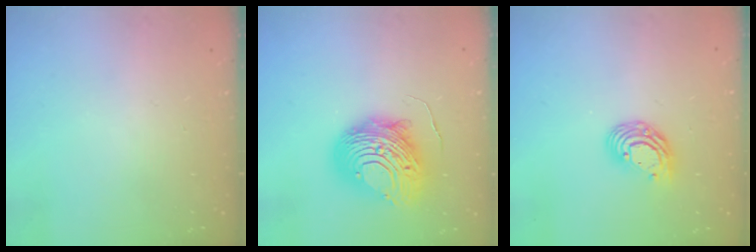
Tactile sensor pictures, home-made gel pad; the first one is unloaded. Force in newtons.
{"total": 14.9, "press": 14.8, "slide": 1.3}
{"total": 9.8, "press": 9.7, "slide": 1.7}